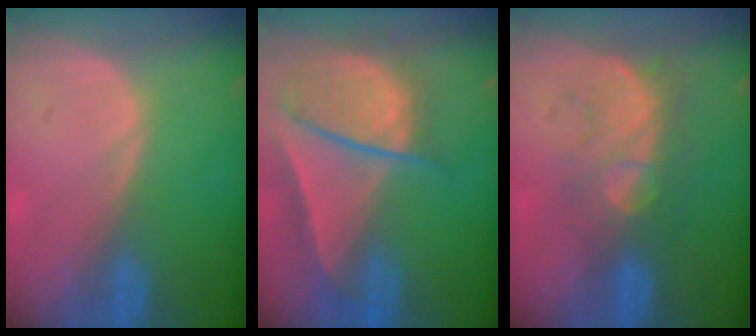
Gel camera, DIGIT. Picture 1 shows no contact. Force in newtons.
{"total": 9.4, "press": 8.1, "slide": 4.8}
{"total": 8.5, "press": 7.6, "slide": 3.7}